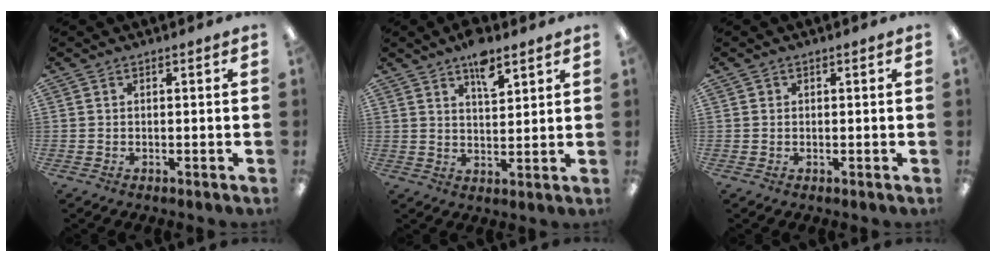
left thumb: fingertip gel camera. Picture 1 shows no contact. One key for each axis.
{"total": 7.3, "fx": 5.2, "fy": 2.7, "fz": 4.3, "tx": -0.058, "ty": -0.032, "tz": 0.088}
{"total": 0.7, "fx": 0.2, "fy": 0.7, "fz": -0.1, "tx": 0.003, "ty": 0.005, "tz": 0.003}